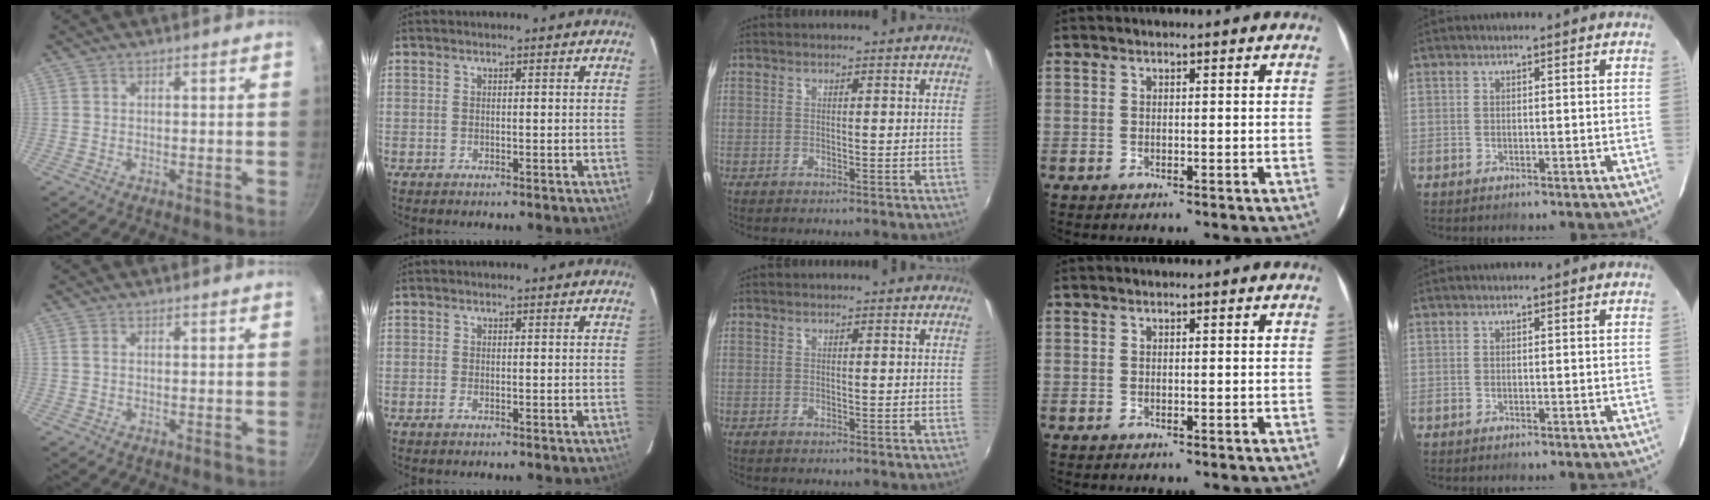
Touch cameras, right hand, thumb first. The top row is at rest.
{"thumb": {"total": 0.8, "force": [0.2, 0.5, 0.6], "torque": [-0.012, 0.002, 0.002]}, "index": {"total": 0.9, "force": [-0.4, 0.3, 0.8], "torque": [-0.017, -0.001, -0.007]}}